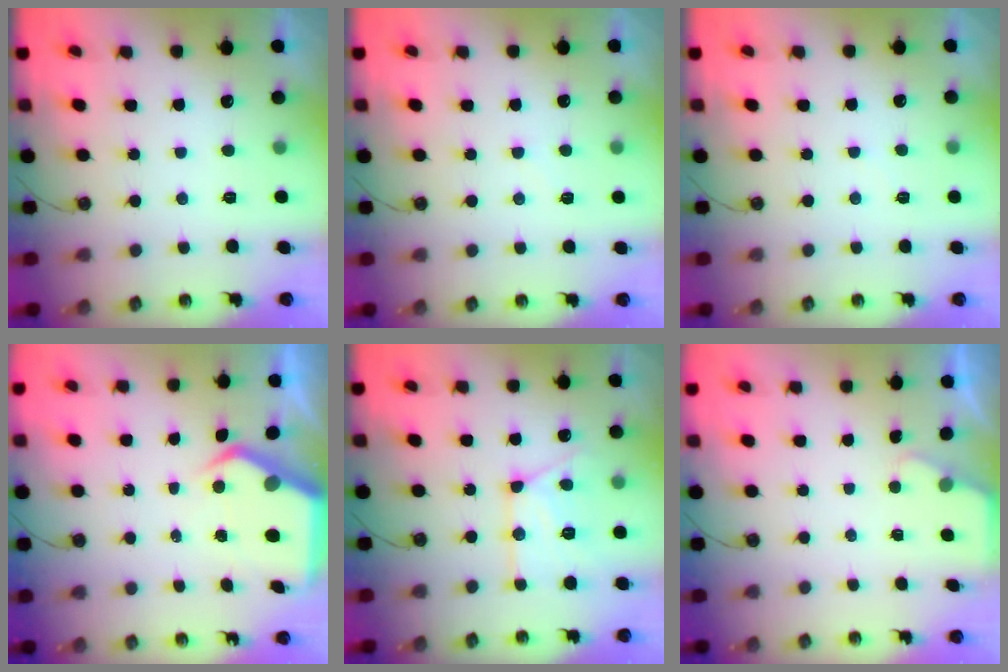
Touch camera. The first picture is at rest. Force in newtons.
{"total": 4.0, "press": 4.0, "slide": 0.5}
{"total": 2.4, "press": 2.4, "slide": 0.4}
{"total": 6.6, "press": 6.6, "slide": 0.7}
{"total": 14.7, "press": 14.6, "slide": 1.5}
{"total": 1.5, "press": 1.5, "slide": 0.3}